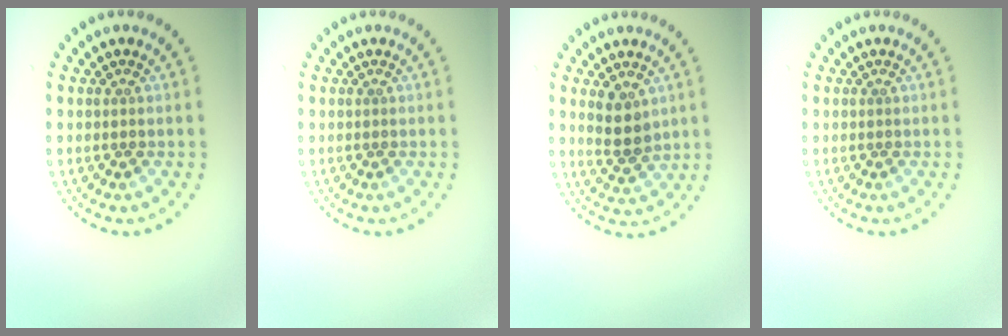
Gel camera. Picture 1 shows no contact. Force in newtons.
{"total": 0.0}
{"total": 3.0, "press": 2.8, "slide": 1.1}
{"total": 0.0}